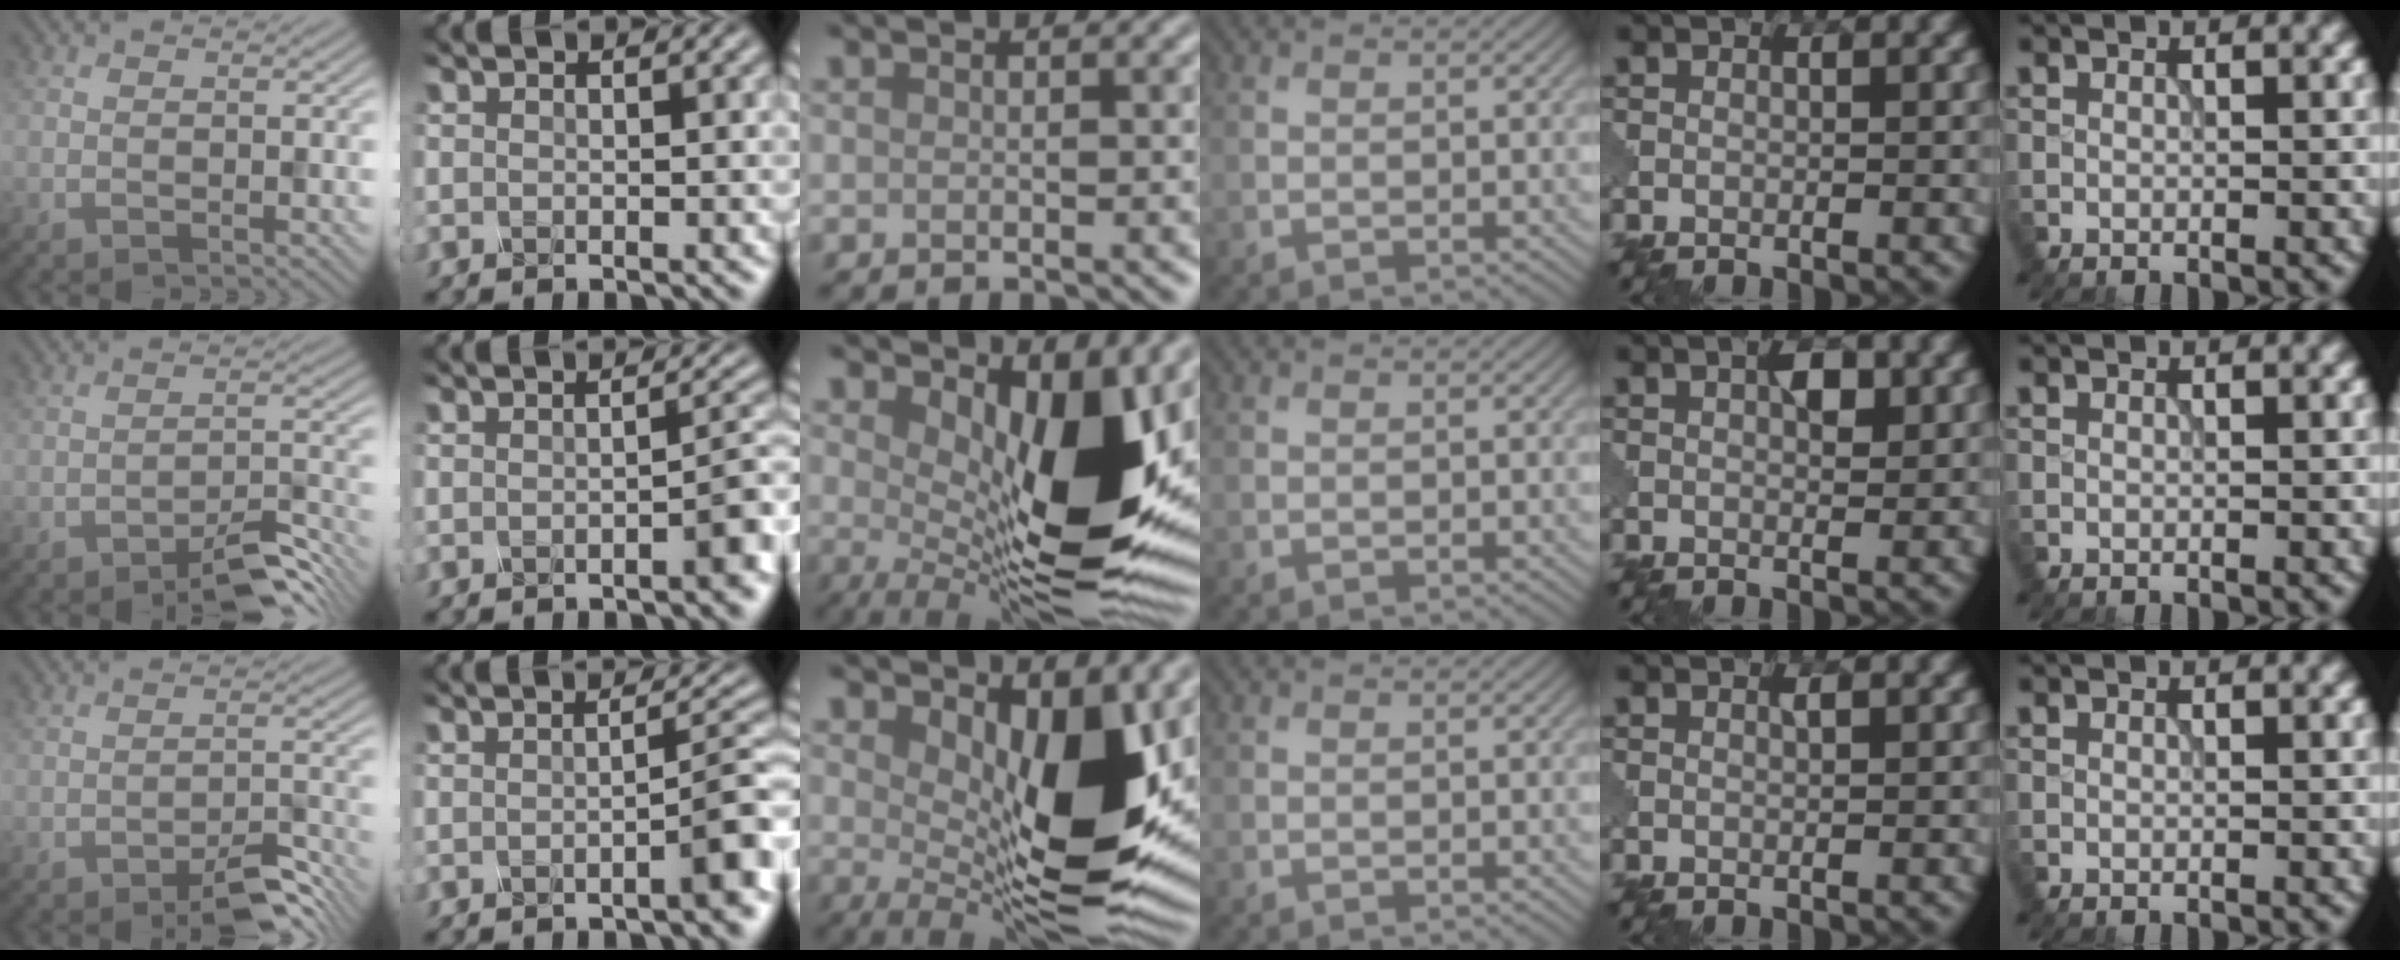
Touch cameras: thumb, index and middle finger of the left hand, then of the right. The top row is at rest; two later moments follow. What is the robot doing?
{"motion": "press", "object": "mechanical pencil"}